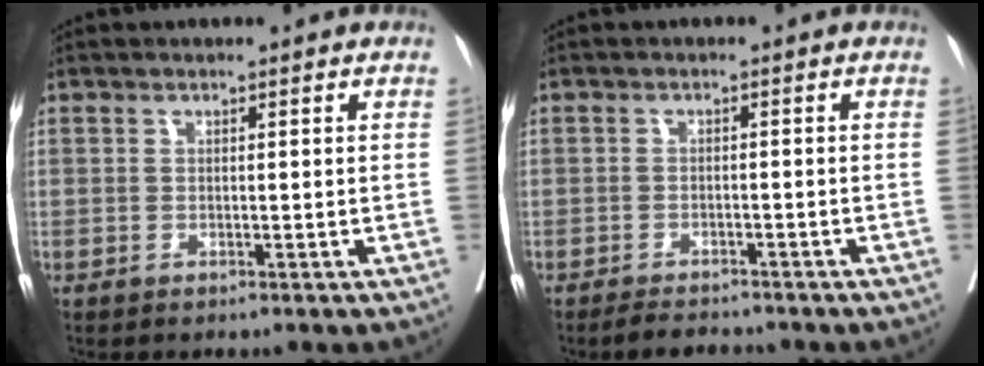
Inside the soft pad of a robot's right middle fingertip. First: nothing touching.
{"total": 4.1, "force": [-3.8, 0.8, 1.2], "torque": [-0.017, -0.007, -0.060]}